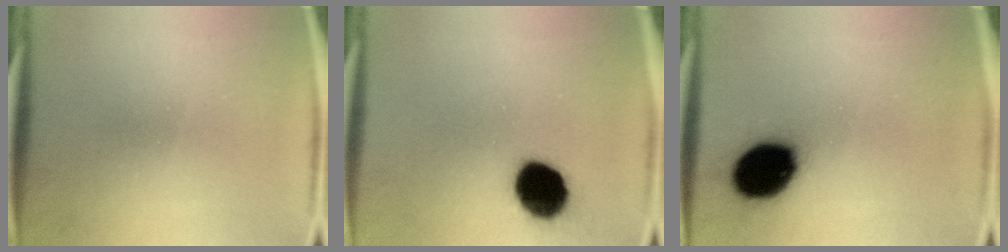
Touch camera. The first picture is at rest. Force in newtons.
{"total": 12.6}
{"total": 16.1}